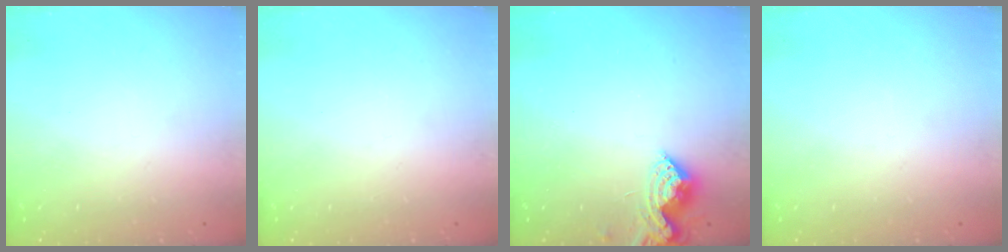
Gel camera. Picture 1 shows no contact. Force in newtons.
{"total": 0.0}
{"total": 8.7, "press": 8.7, "slide": 0.3}
{"total": 0.0}